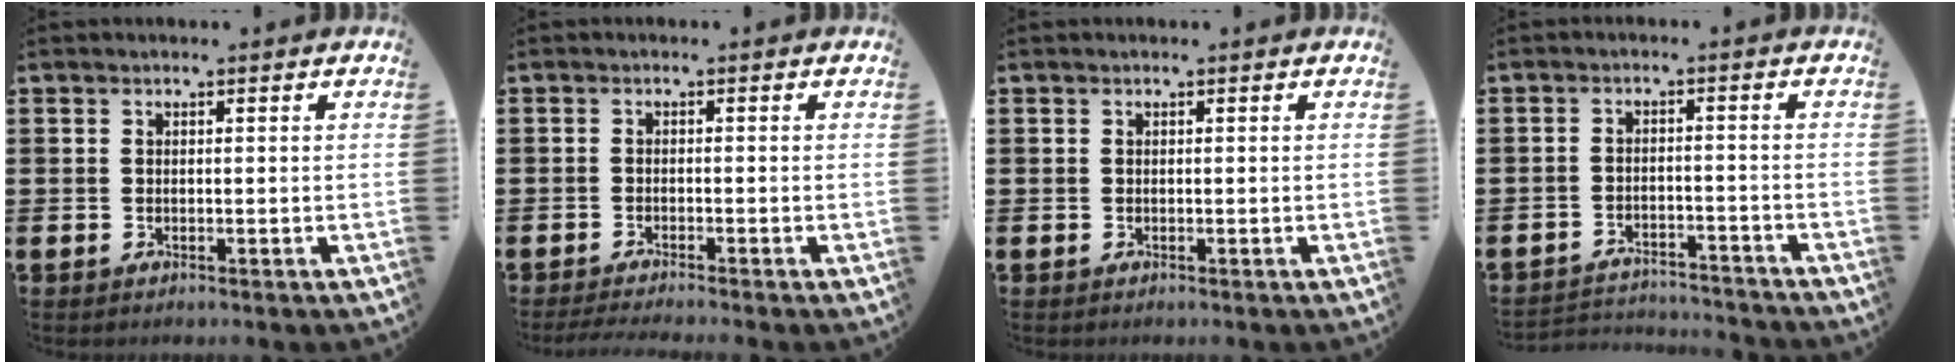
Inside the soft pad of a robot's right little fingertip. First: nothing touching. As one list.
[{"total": 1.2, "force": [-1.0, -0.1, 0.6], "torque": [-0.009, 0.000, -0.019]}, {"total": 0.0}, {"total": 2.8, "force": [-2.8, 0.2, -0.1], "torque": [-0.006, 0.002, -0.060]}]